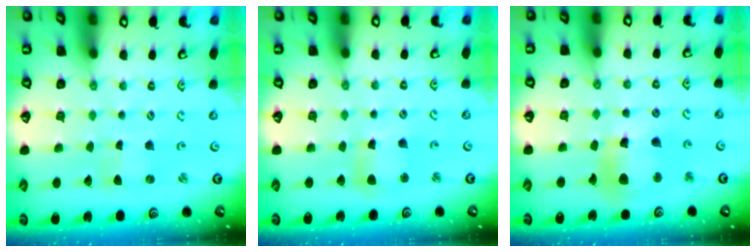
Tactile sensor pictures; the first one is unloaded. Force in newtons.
{"total": 6.2, "press": 6.1, "slide": 0.8}
{"total": 11.5, "press": 11.4, "slide": 1.7}